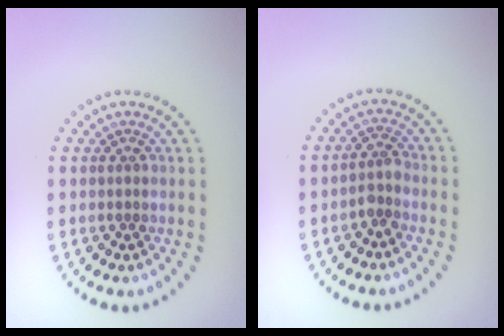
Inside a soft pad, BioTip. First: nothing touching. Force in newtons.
{"total": 1.9, "press": 1.4, "slide": 1.2}